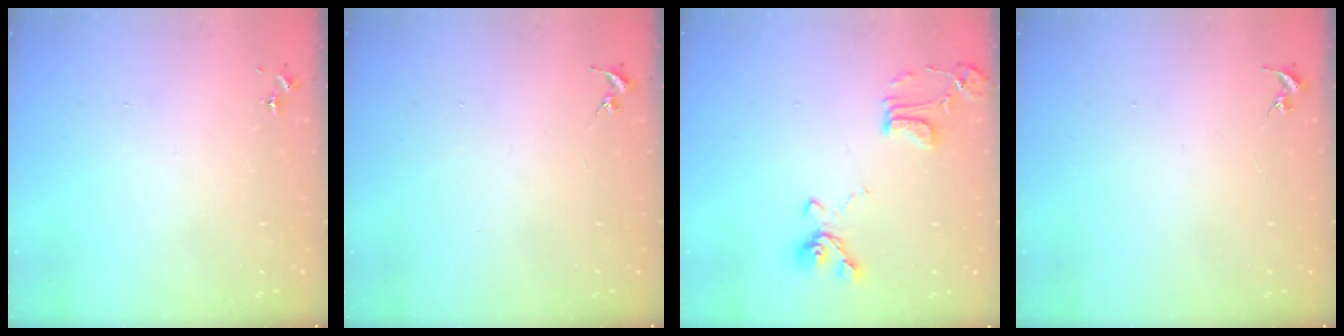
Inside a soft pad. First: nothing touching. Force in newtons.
{"total": 0.0}
{"total": 15.7, "press": 15.7, "slide": 1.5}
{"total": 0.0}